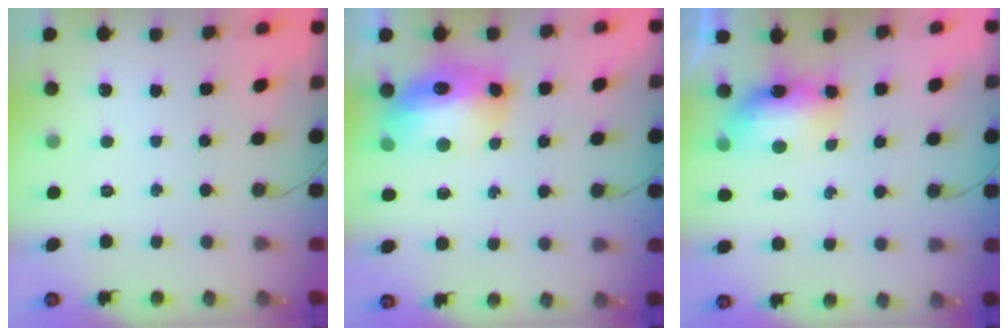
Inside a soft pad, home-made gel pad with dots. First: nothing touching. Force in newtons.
{"total": 14.1, "press": 14.0, "slide": 1.5}
{"total": 8.1, "press": 8.0, "slide": 1.6}